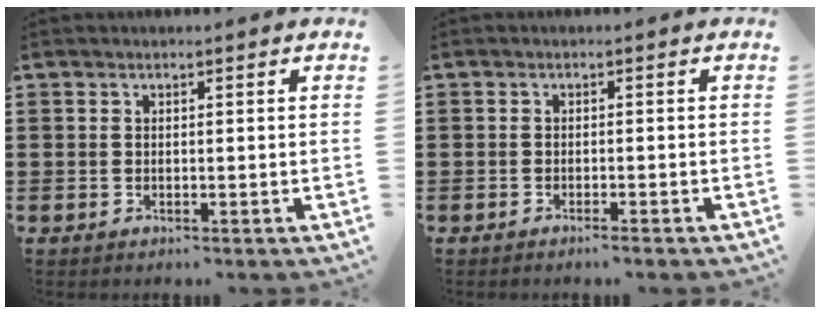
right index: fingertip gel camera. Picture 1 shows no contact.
{"total": 1.1, "force": [-1.0, 0.0, 0.5], "torque": [-0.011, -0.003, -0.018]}